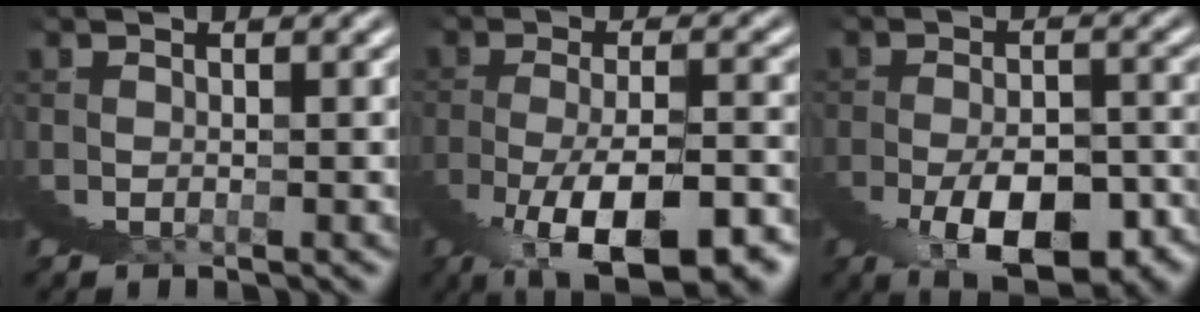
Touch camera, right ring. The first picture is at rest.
{"total": 7.3, "force": [-2.1, 2.9, 6.4], "torque": [-0.114, -0.016, -0.016]}
{"total": 5.9, "force": [-2.7, 1.6, 5.0], "torque": [-0.066, 0.007, -0.042]}